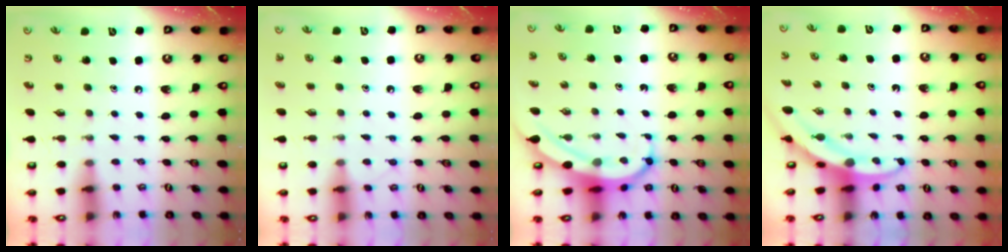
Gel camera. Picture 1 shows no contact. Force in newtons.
{"total": 5.1, "press": 5.1, "slide": 0.5}
{"total": 6.7, "press": 6.6, "slide": 0.8}
{"total": 3.7, "press": 3.7, "slide": 0.4}